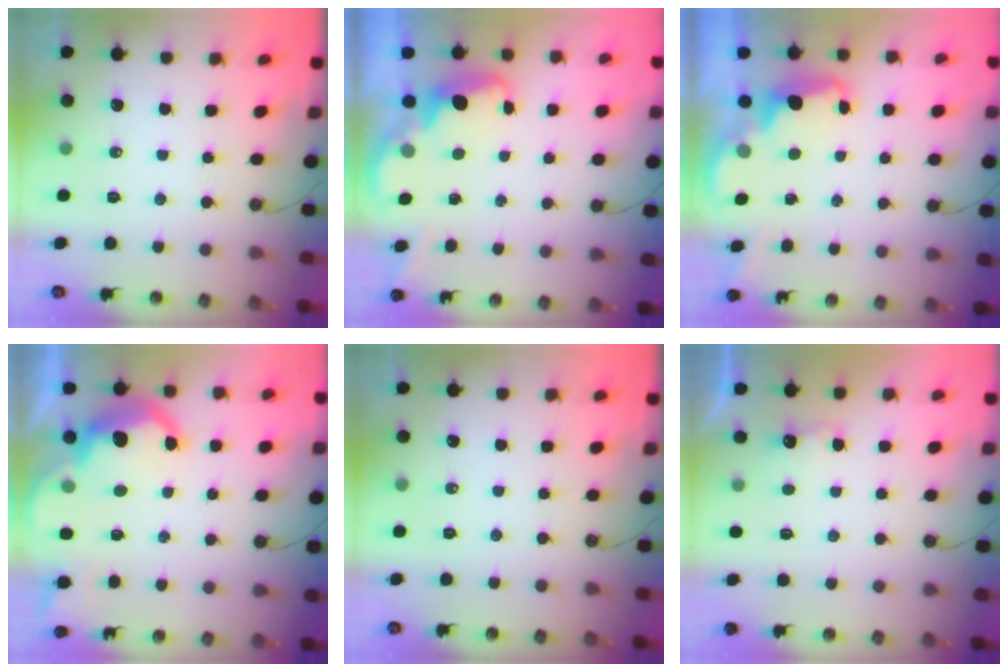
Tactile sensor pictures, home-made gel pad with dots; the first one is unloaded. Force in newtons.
{"total": 2.6, "press": 2.4, "slide": 0.8}
{"total": 2.4, "press": 2.3, "slide": 0.5}
{"total": 11.1, "press": 11.1, "slide": 0.7}
{"total": 0.0}
{"total": 2.4, "press": 2.2, "slide": 0.9}